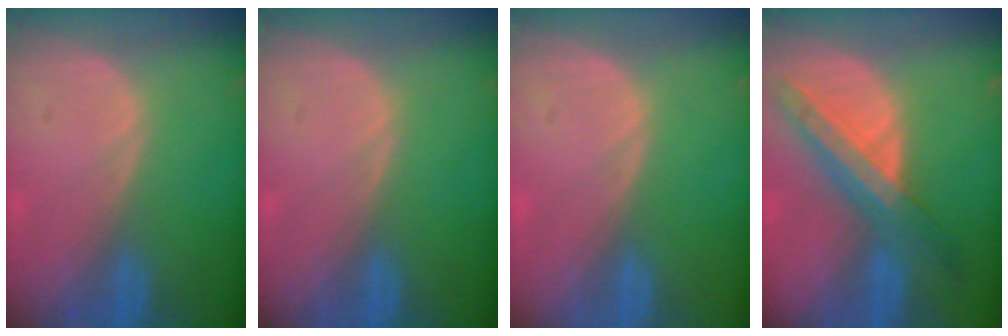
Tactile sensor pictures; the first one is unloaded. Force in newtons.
{"total": 0.0}
{"total": 0.0}
{"total": 8.5, "press": 7.5, "slide": 4.0}